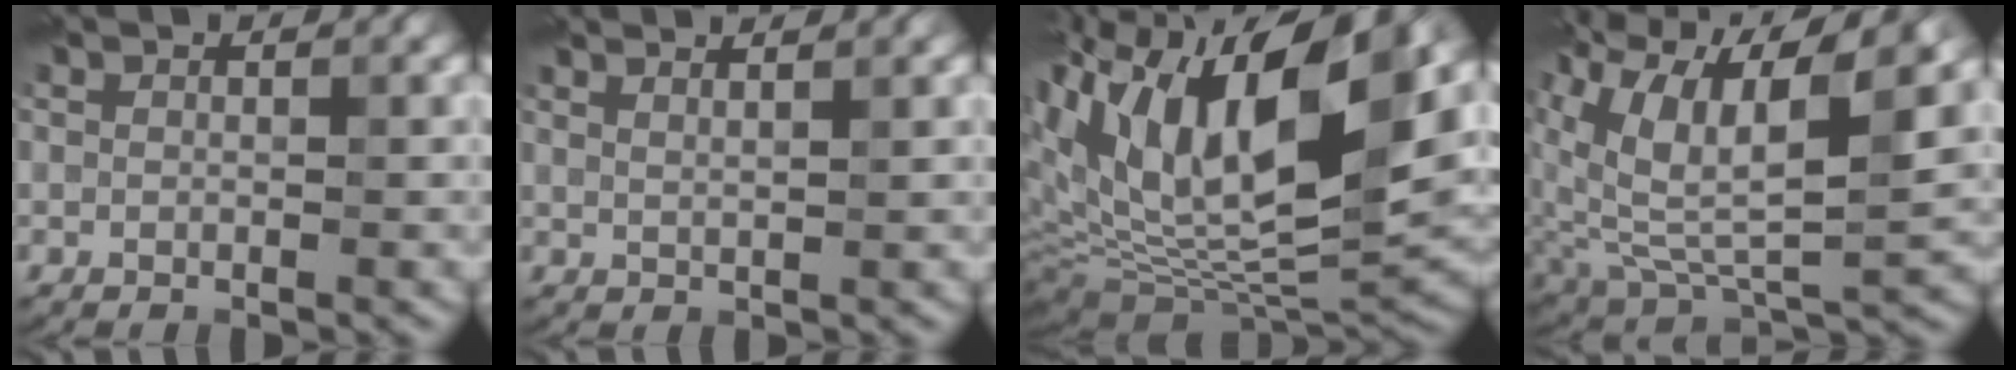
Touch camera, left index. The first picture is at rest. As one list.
[{"total": 3.0, "force": [2.2, 1.1, 1.8], "torque": [0.002, 0.013, 0.003]}, {"total": 18.1, "force": [6.0, 8.1, 15.1], "torque": [-0.270, 0.029, 0.102]}, {"total": 14.1, "force": [5.7, 6.3, 11.3], "torque": [-0.199, 0.021, 0.108]}]